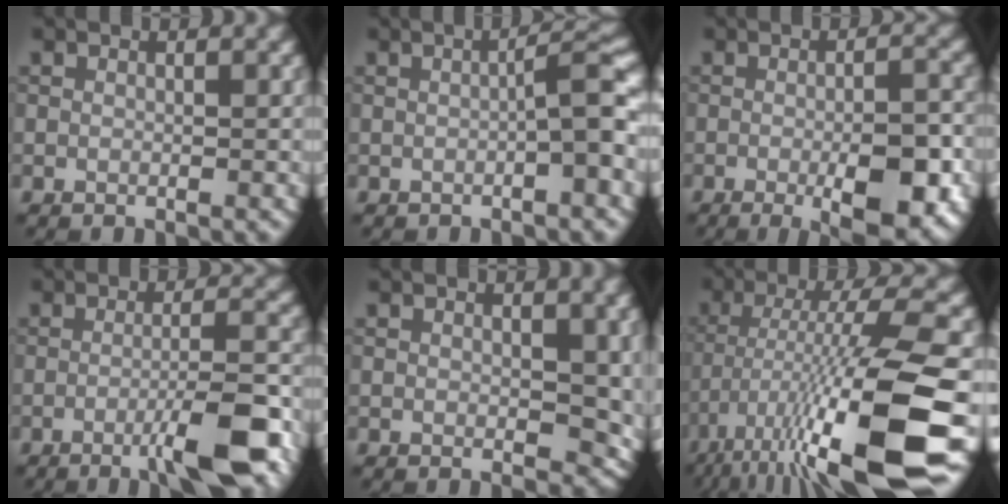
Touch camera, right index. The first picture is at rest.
{"total": 3.1, "force": [-0.8, 0.2, 3.0], "torque": [-0.046, 0.019, -0.017]}
{"total": 7.6, "force": [-2.4, 2.0, 6.9], "torque": [-0.104, -0.005, -0.033]}
{"total": 7.1, "force": [-3.3, 1.2, 6.2], "torque": [-0.095, 0.005, -0.055]}
{"total": 4.2, "force": [0.6, 2.4, 3.4], "torque": [-0.043, -0.004, 0.014]}
{"total": 15.4, "force": [-6.6, 2.8, 13.6], "torque": [-0.242, -0.006, -0.105]}